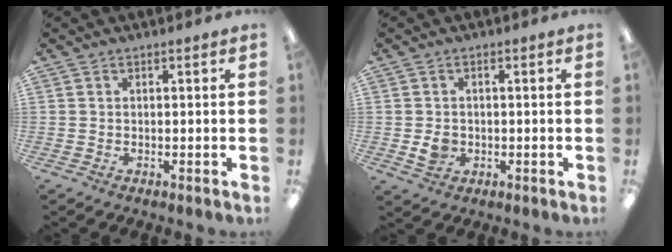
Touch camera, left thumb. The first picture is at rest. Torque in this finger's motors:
{"motor_torque": [-0.05, 0.05, 0.21, -0.24, 0.00]}